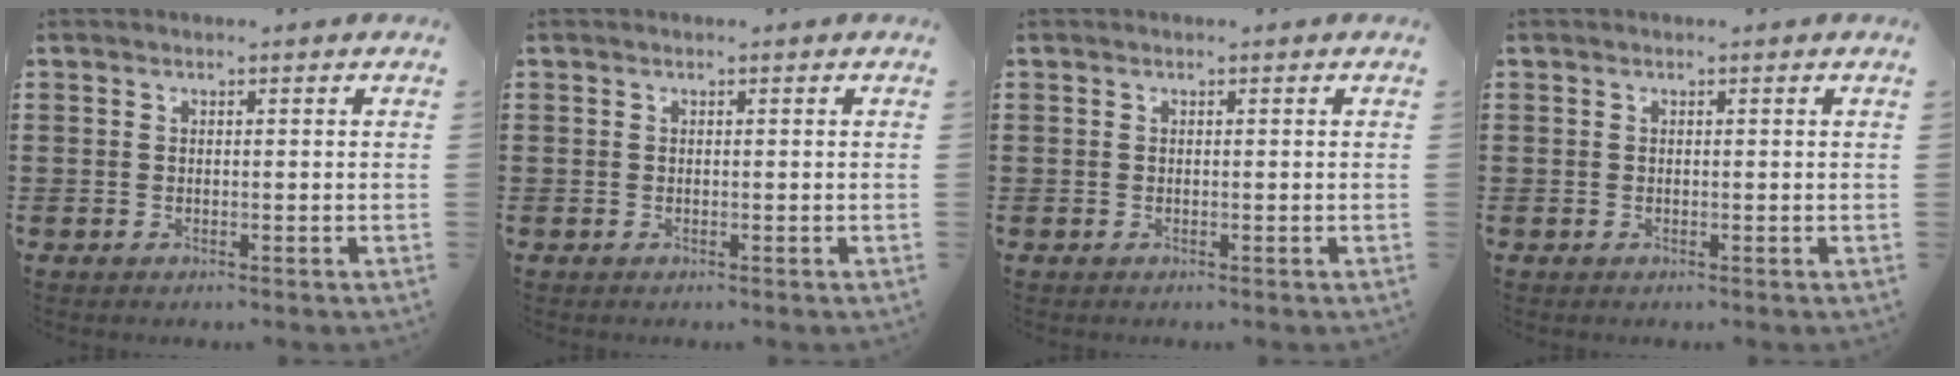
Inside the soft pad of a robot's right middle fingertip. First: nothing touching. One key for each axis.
{"total": 0.0}
{"total": 0.0}
{"total": 0.0}